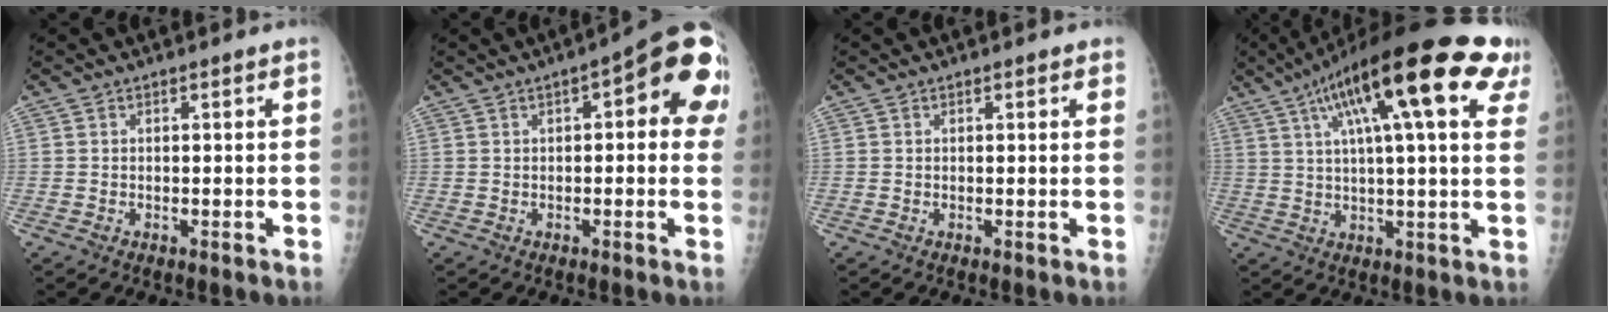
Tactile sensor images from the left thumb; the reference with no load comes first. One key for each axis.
{"total": 13.2, "fx": 3.6, "fy": 4.9, "fz": 11.7, "tx": -0.110, "ty": 0.018, "tz": 0.032}
{"total": 0.8, "fx": 0.6, "fy": 0.4, "fz": 0.3, "tx": -0.001, "ty": -0.003, "tz": 0.004}
{"total": 25.6, "fx": 12.0, "fy": 6.3, "fz": 21.7, "tx": -0.327, "ty": 0.021, "tz": 0.174}